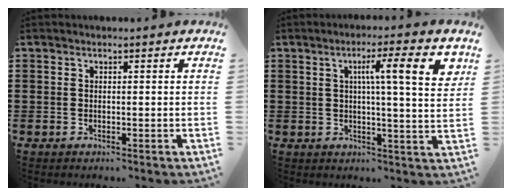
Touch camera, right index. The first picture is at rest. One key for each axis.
{"total": 9.2, "fx": 3.4, "fy": 1.2, "fz": 8.4, "tx": -0.138, "ty": -0.006, "tz": 0.046}